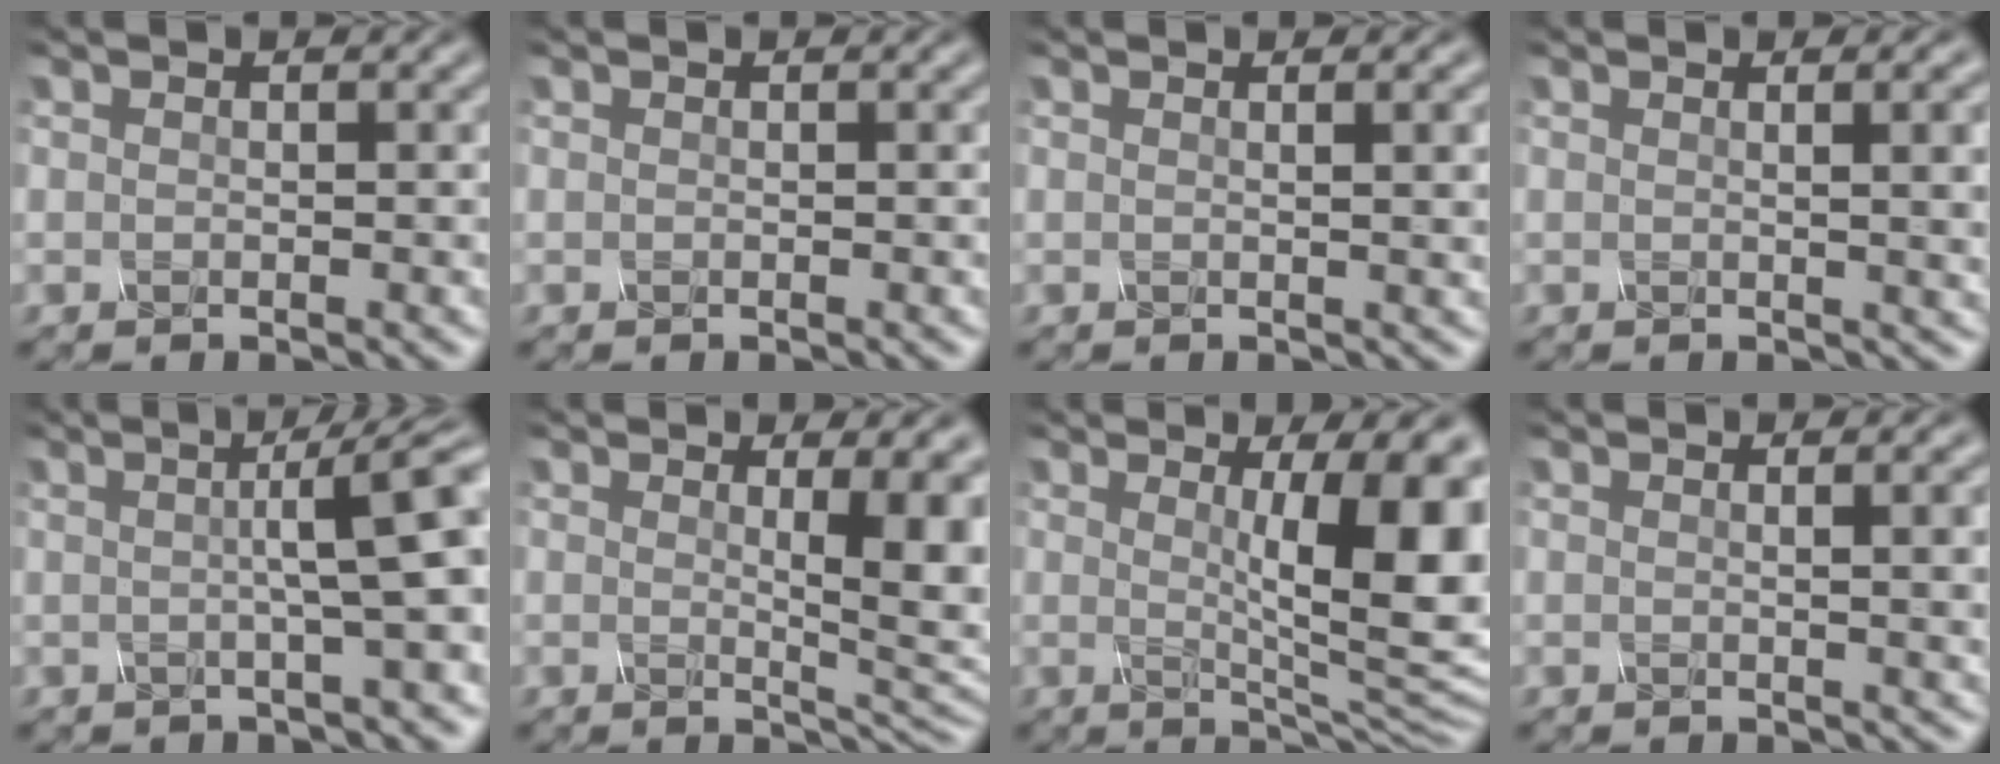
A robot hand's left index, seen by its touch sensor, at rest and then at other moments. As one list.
[{"total": 0.0}, {"total": 3.1, "force": [0.7, 1.2, 2.8], "torque": [-0.018, 0.007, 0.002]}, {"total": 5.6, "force": [1.0, 2.3, 5.0], "torque": [-0.024, 0.015, 0.007]}, {"total": 6.2, "force": [0.7, 1.1, 6.1], "torque": [-0.067, 0.011, 0.005]}, {"total": 6.8, "force": [1.1, 1.9, 6.5], "torque": [-0.066, -0.007, 0.019]}, {"total": 10.9, "force": [1.7, 2.5, 10.5], "torque": [-0.129, -0.009, 0.030]}, {"total": 4.8, "force": [0.9, 1.9, 4.3], "torque": [-0.024, 0.014, 0.006]}]